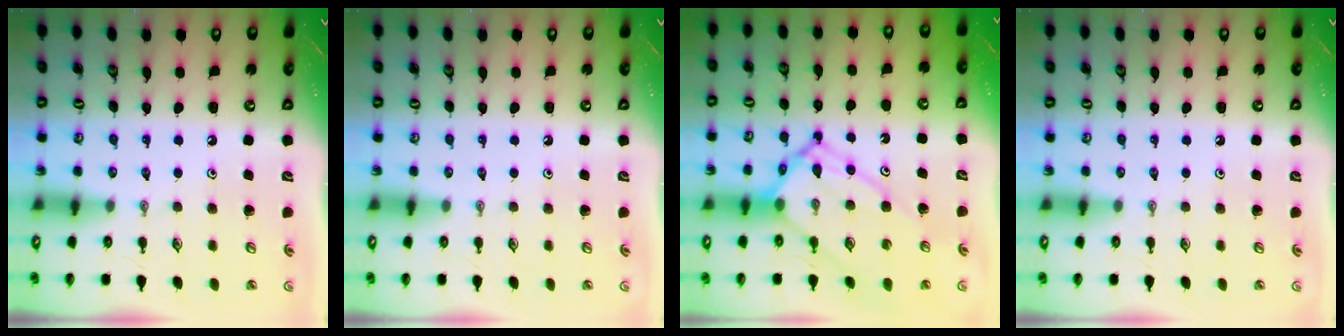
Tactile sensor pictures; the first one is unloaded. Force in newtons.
{"total": 0.0}
{"total": 14.4, "press": 14.3, "slide": 1.1}
{"total": 0.0}